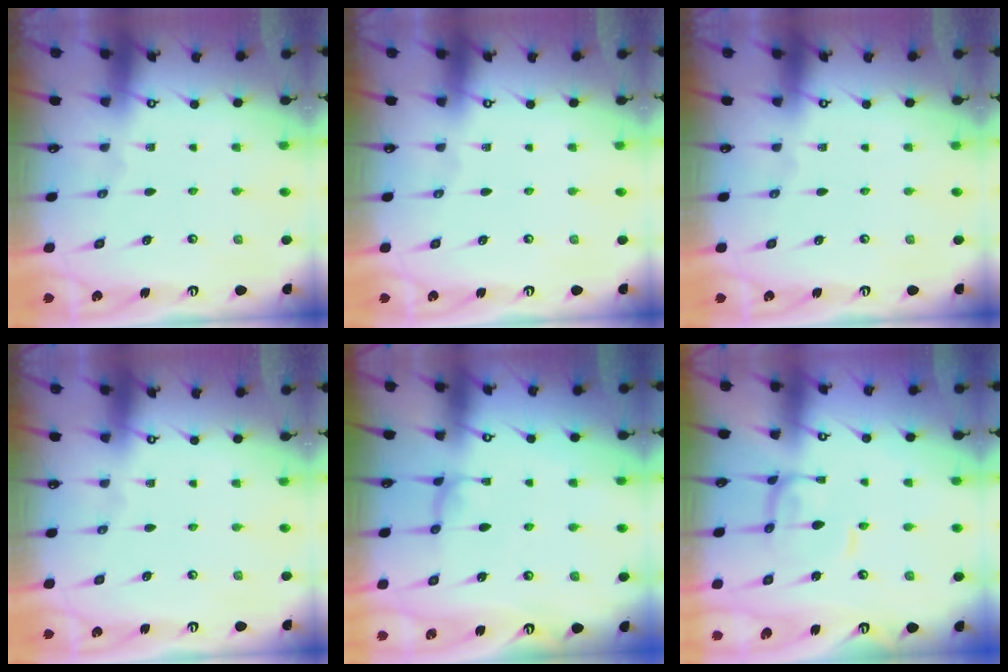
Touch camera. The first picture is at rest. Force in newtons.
{"total": 0.0}
{"total": 0.0}
{"total": 0.0}
{"total": 0.6, "press": 0.6, "slide": 0.3}
{"total": 0.0}